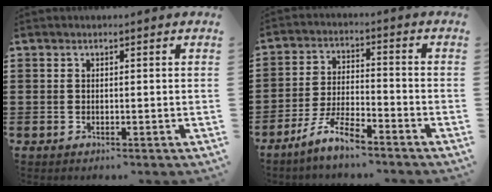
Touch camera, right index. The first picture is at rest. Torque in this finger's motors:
{"motor_torque": [-0.37, 0.43, 0.02, -0.01]}